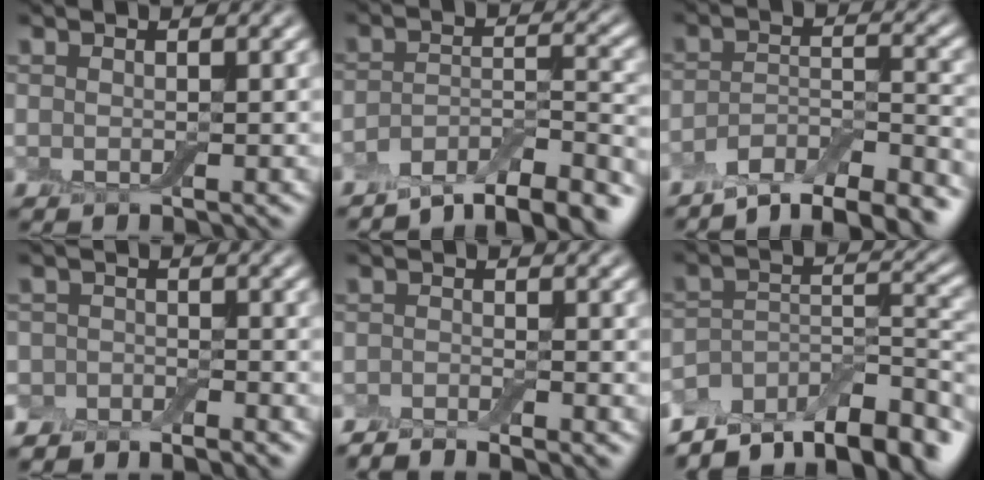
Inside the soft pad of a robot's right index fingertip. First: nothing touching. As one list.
[{"total": 7.3, "force": [-6.3, 1.9, 3.3], "torque": [-0.053, -0.006, -0.103]}, {"total": 8.3, "force": [-6.9, 2.4, 4.0], "torque": [-0.063, -0.005, -0.108]}, {"total": 2.8, "force": [-2.5, 1.2, 0.3], "torque": [0.011, 0.006, -0.048]}, {"total": 2.4, "force": [-2.4, 0.1, 0.4], "torque": [-0.008, 0.000, -0.049]}, {"total": 10.5, "force": [-8.2, 3.8, 5.3], "torque": [-0.083, 0.013, -0.140]}]